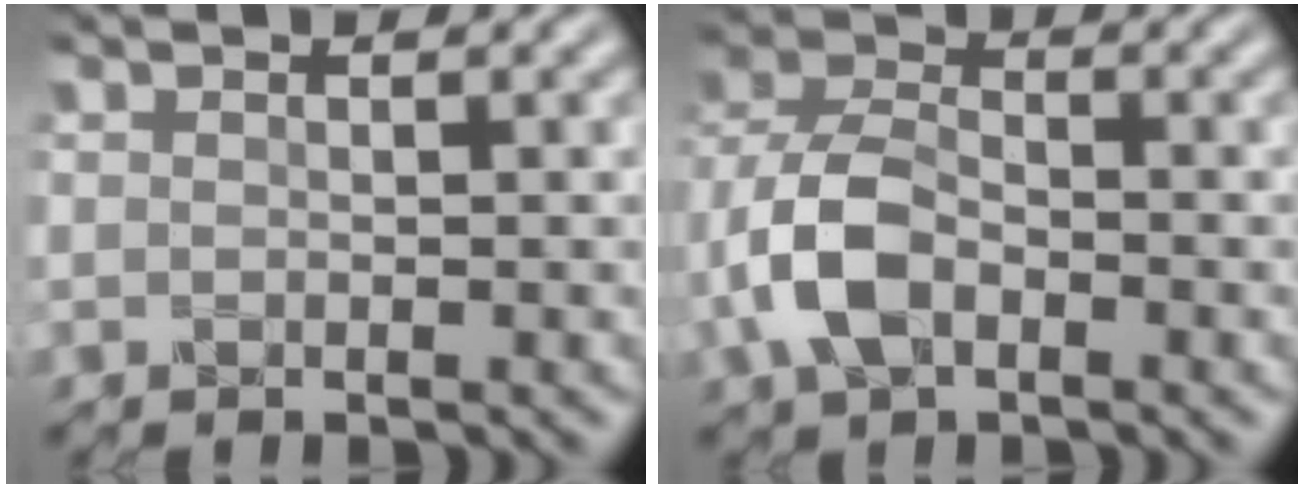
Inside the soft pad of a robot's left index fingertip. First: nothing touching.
{"total": 6.1, "force": [-2.3, 3.6, 4.3], "torque": [-0.105, 0.007, -0.056]}